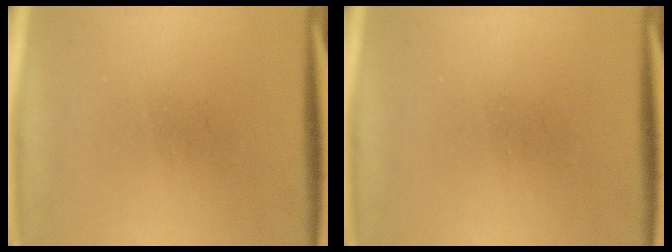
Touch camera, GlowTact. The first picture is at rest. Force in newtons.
{"total": 0.0}